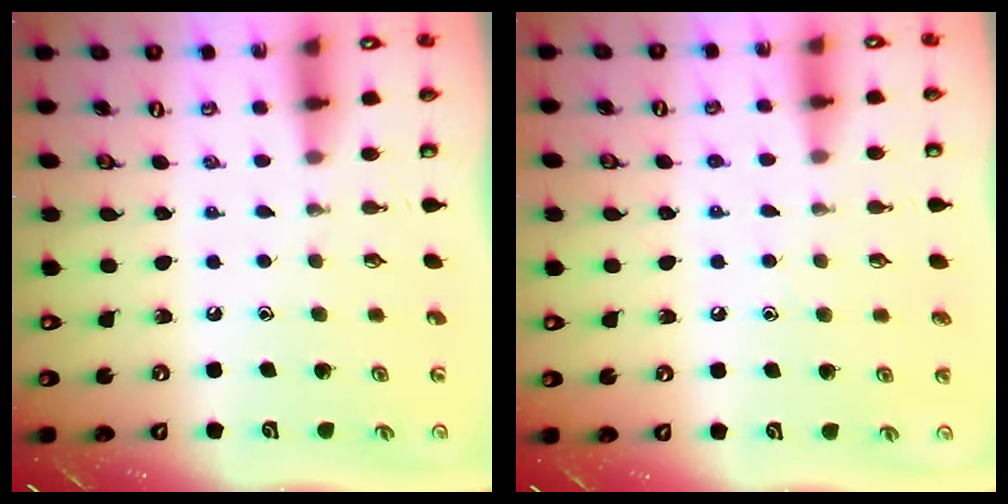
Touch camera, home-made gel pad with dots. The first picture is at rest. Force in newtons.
{"total": 4.8, "press": 4.8, "slide": 0.6}